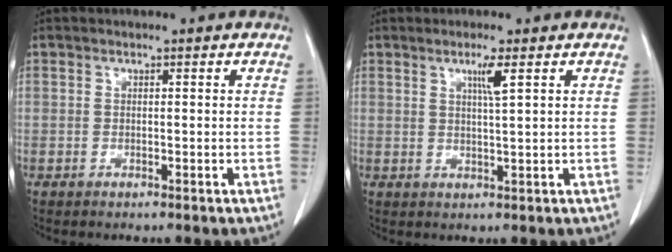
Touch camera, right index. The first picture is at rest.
{"total": 2.8, "force": [1.3, -0.4, 2.5], "torque": [-0.046, -0.005, 0.024]}